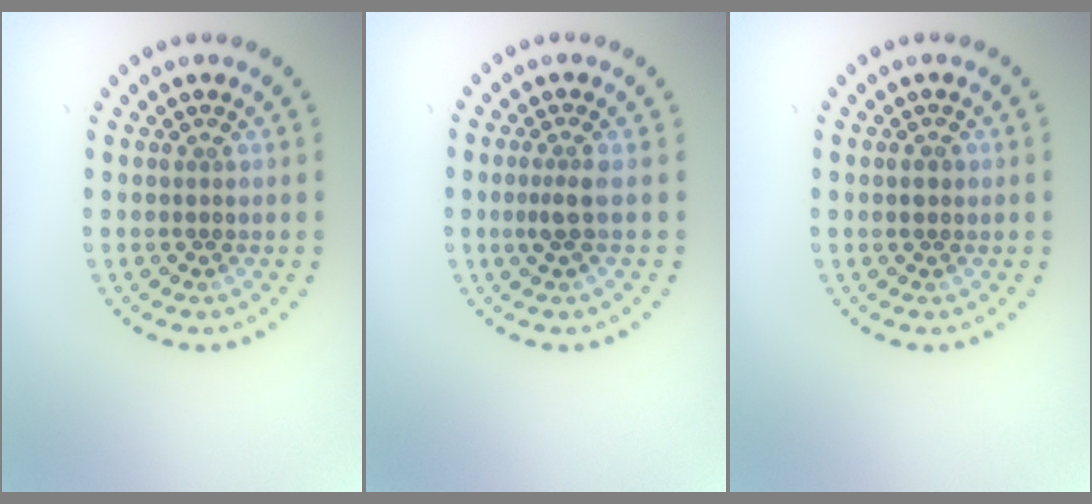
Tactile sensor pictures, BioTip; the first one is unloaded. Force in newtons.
{"total": 1.6, "press": 1.2, "slide": 1.1}
{"total": 1.3, "press": 1.3, "slide": 0.2}